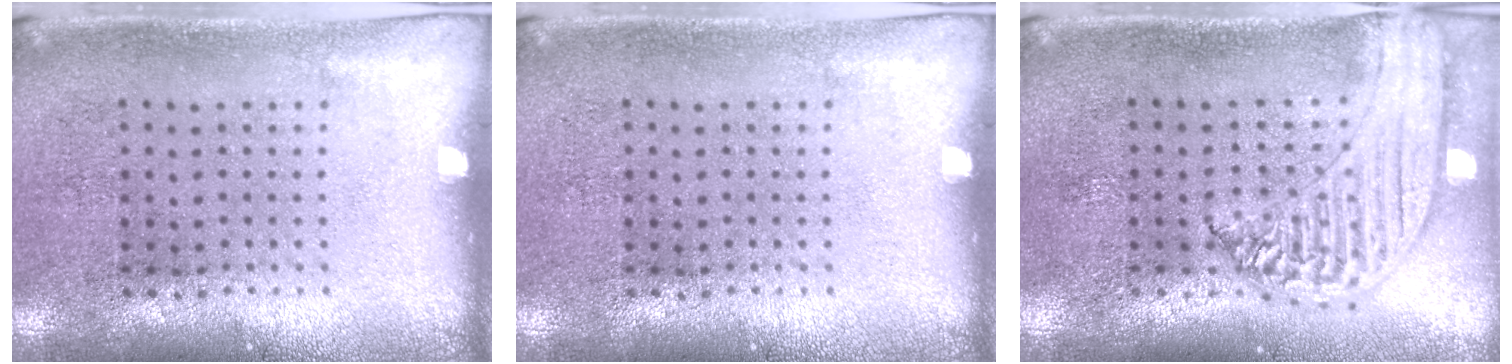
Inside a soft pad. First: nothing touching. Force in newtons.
{"total": 0.0}
{"total": 1.7, "press": 1.6, "slide": 0.5}